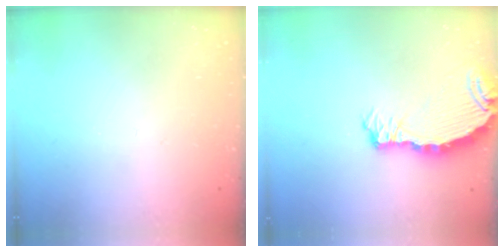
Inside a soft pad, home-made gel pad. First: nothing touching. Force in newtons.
{"total": 7.5, "press": 7.4, "slide": 0.8}